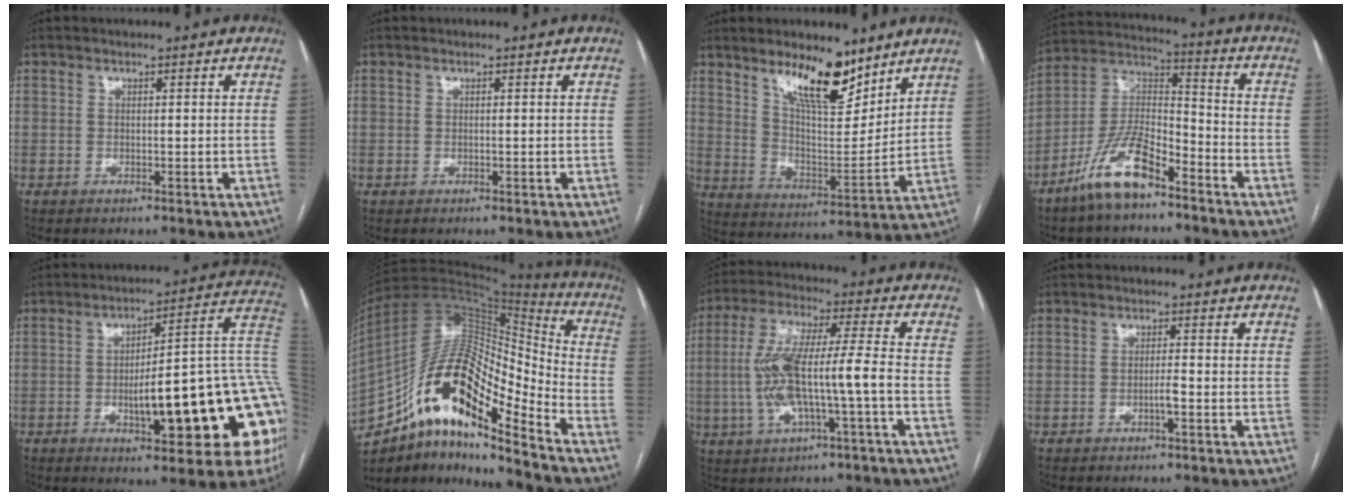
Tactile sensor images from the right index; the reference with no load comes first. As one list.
[{"total": 0.0}, {"total": 12.6, "force": [9.0, 3.7, 8.0], "torque": [-0.133, -0.012, 0.162]}, {"total": 12.2, "force": [-8.3, 3.6, 8.2], "torque": [-0.172, 0.009, -0.160]}, {"total": 24.3, "force": [-4.2, 5.5, 23.2], "torque": [-0.215, 0.033, -0.046]}, {"total": 20.4, "force": [-12.2, 5.1, 15.5], "torque": [-0.299, 0.033, -0.212]}, {"total": 12.6, "force": [-2.4, 1.5, 12.3], "torque": [-0.251, 0.019, -0.042]}, {"total": 1.8, "force": [-0.8, 0.0, 1.6], "torque": [-0.028, 0.000, -0.014]}]